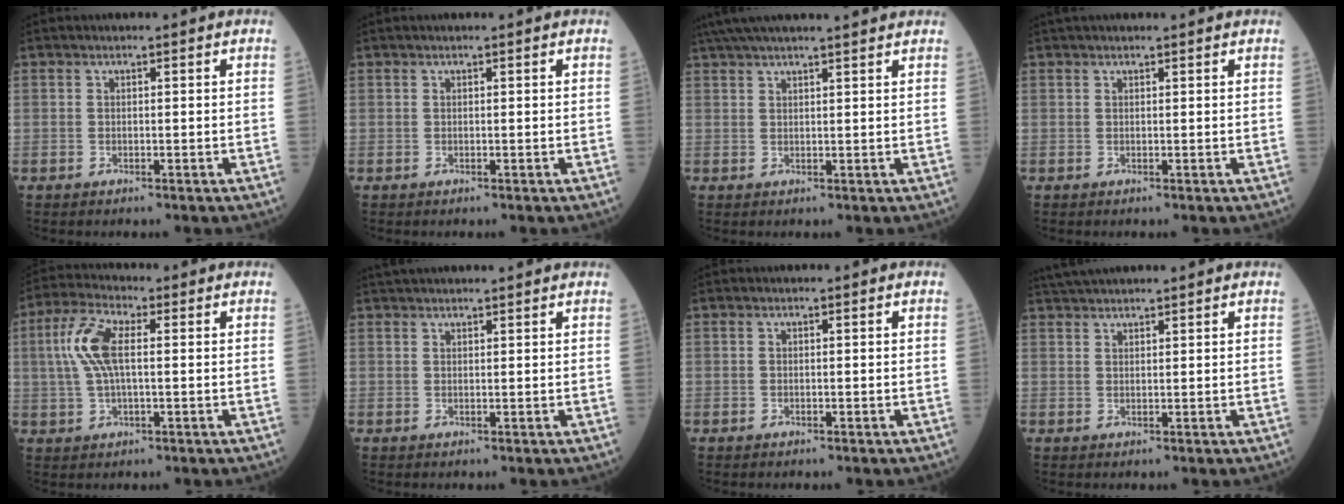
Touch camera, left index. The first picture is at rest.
{"total": 0.8, "force": [0.7, -0.1, 0.4], "torque": [-0.006, 0.013, 0.013]}
{"total": 12.6, "force": [11.1, 0.2, 5.9], "torque": [-0.105, 0.038, 0.159]}
{"total": 3.9, "force": [3.6, 0.0, 1.7], "torque": [-0.019, 0.033, 0.049]}
{"total": 7.4, "force": [1.0, 2.3, 7.0], "torque": [-0.167, 0.017, 0.019]}
{"total": 6.5, "force": [6.0, 0.2, 2.6], "torque": [-0.036, 0.037, 0.083]}
{"total": 0.0}
{"total": 4.8, "force": [4.4, -0.1, 1.9], "torque": [-0.036, 0.037, 0.083]}